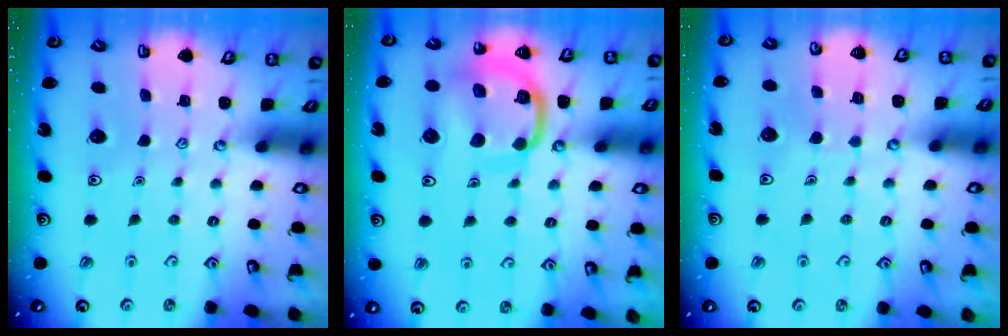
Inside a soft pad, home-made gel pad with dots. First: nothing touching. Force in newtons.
{"total": 14.6, "press": 14.5, "slide": 1.4}
{"total": 2.9, "press": 2.9, "slide": 0.2}